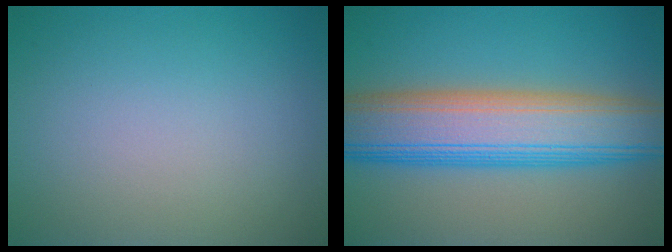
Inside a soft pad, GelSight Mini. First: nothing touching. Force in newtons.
{"total": 10.9, "press": 10.9, "slide": 0.0}